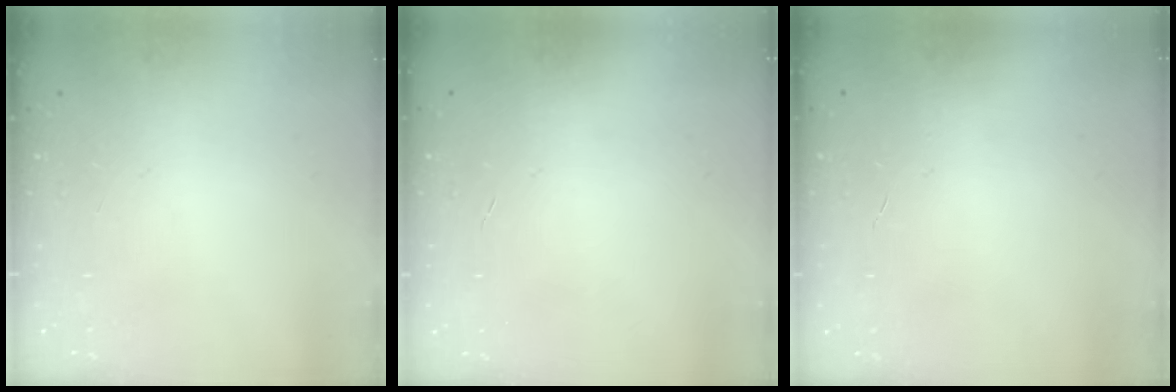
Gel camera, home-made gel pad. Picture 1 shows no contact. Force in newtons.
{"total": 0.0}
{"total": 0.0}